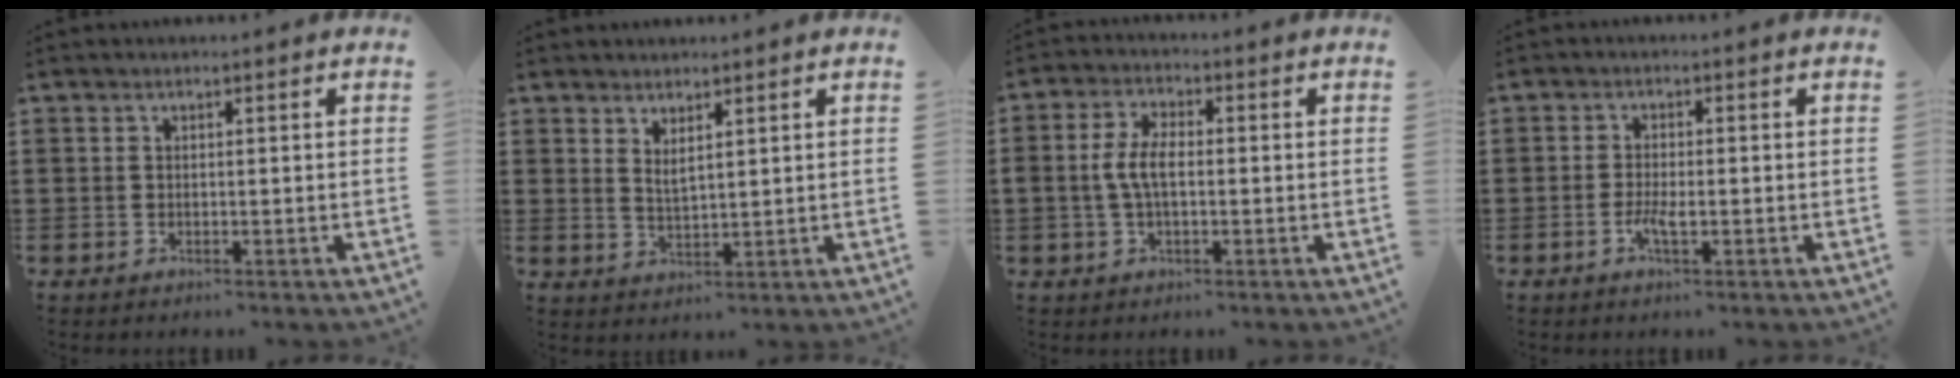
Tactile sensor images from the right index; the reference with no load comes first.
{"total": 2.1, "force": [1.8, 0.5, 1.1], "torque": [-0.023, 0.004, 0.032]}
{"total": 5.3, "force": [-0.4, 2.5, 4.7], "torque": [-0.114, -0.003, -0.016]}
{"total": 2.7, "force": [-1.0, 0.7, 2.4], "torque": [-0.055, -0.004, -0.023]}